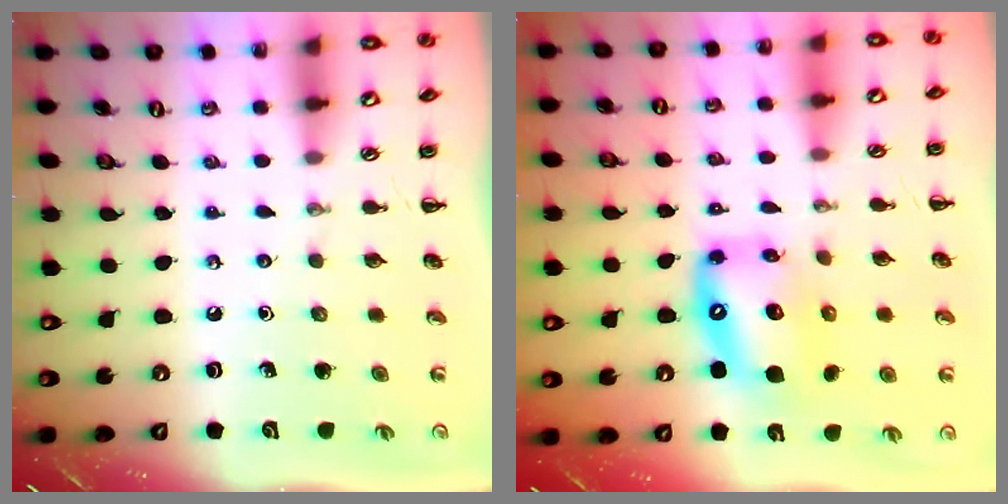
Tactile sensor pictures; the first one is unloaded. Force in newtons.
{"total": 11.9, "press": 11.4, "slide": 3.1}